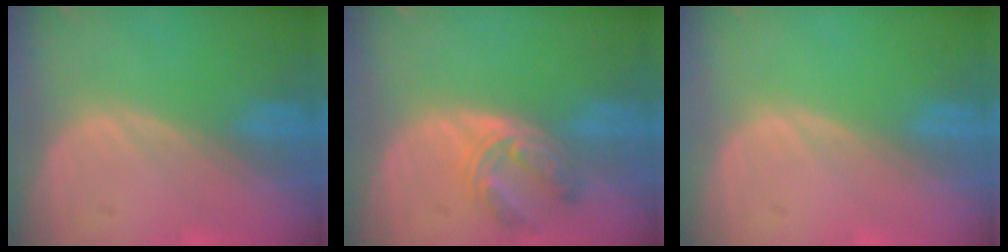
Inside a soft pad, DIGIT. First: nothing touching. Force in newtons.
{"total": 5.4, "press": 5.1, "slide": 1.8}
{"total": 0.0}